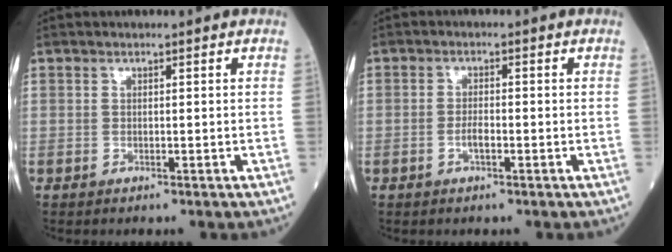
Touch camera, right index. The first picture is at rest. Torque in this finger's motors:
{"motor_torque": [0.01, 0.01, 0.04, 0.01]}